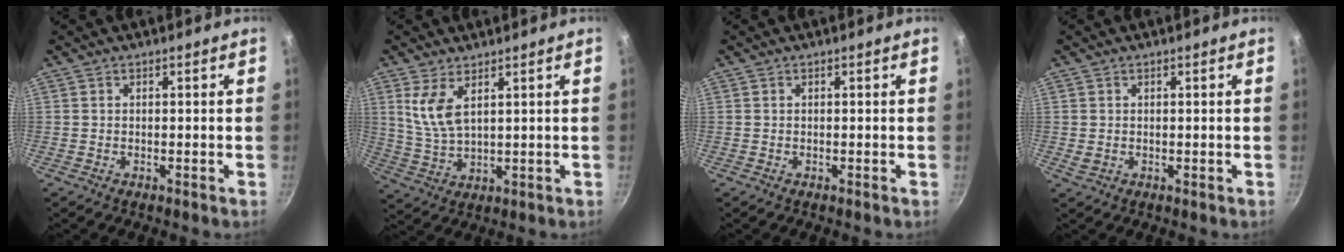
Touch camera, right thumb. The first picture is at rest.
{"total": 6.8, "force": [3.1, 3.0, 5.2], "torque": [-0.101, -0.030, 0.069]}
{"total": 0.0}
{"total": 1.2, "force": [0.4, 0.9, 0.7], "torque": [-0.010, 0.000, 0.010]}